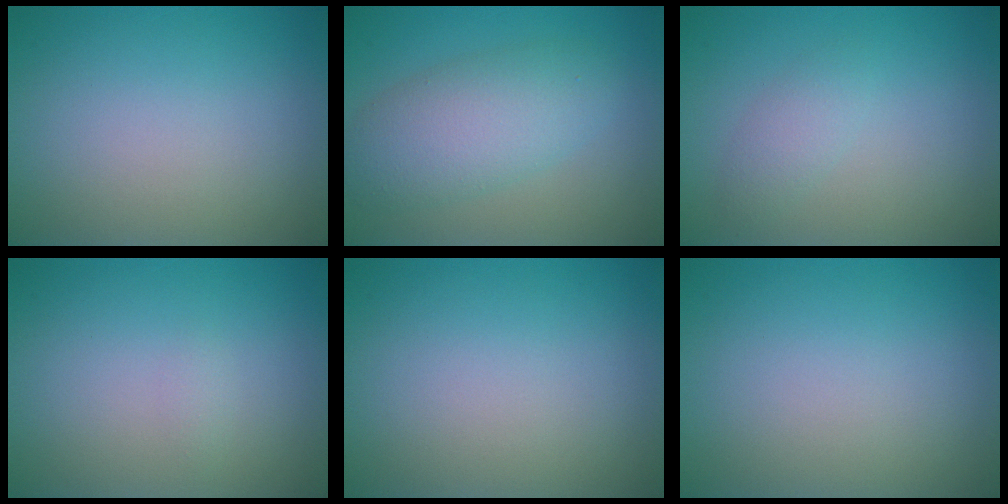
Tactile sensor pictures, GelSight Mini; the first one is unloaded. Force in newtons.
{"total": 5.5, "press": 5.5, "slide": 0.4}
{"total": 1.6, "press": 1.6, "slide": 0.1}
{"total": 0.5, "press": 0.5, "slide": 0.1}
{"total": 0.0}
{"total": 0.0}